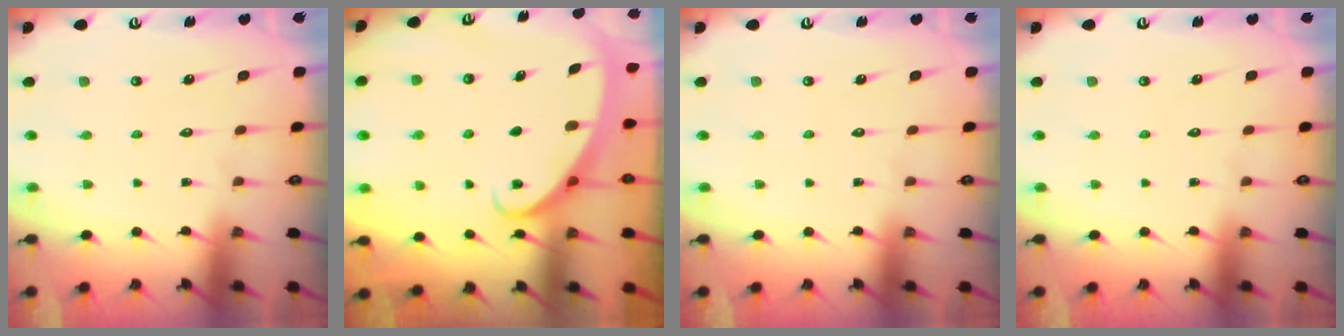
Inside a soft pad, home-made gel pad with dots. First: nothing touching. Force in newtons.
{"total": 2.6, "press": 2.6, "slide": 0.3}
{"total": 0.0}
{"total": 0.0}